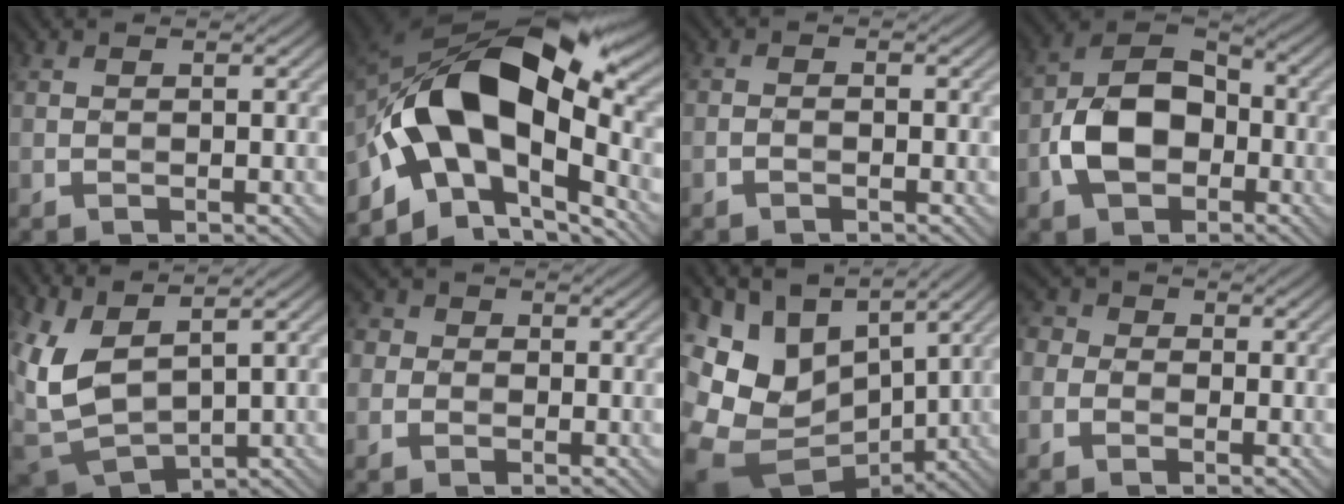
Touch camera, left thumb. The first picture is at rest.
{"total": 16.0, "force": [-3.1, 9.4, 12.7], "torque": [-0.195, 0.005, -0.068]}
{"total": 0.8, "force": [-0.6, 0.3, 0.4], "torque": [-0.005, 0.002, -0.014]}
{"total": 9.8, "force": [-2.9, 6.5, 6.7], "torque": [-0.135, 0.002, -0.065]}
{"total": 9.0, "force": [3.1, 4.3, 7.3], "torque": [-0.199, -0.010, 0.065]}
{"total": 3.7, "force": [0.0, 3.5, 1.1], "torque": [-0.018, 0.012, -0.037]}
{"total": 14.1, "force": [0.7, 9.9, 10.0], "torque": [-0.224, -0.014, 0.044]}
{"total": 3.7, "force": [-1.4, 3.1, 1.4], "torque": [-0.037, 0.004, -0.043]}